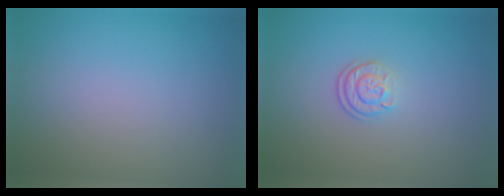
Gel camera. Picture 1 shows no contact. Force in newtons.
{"total": 2.1, "press": 1.8, "slide": 1.2}